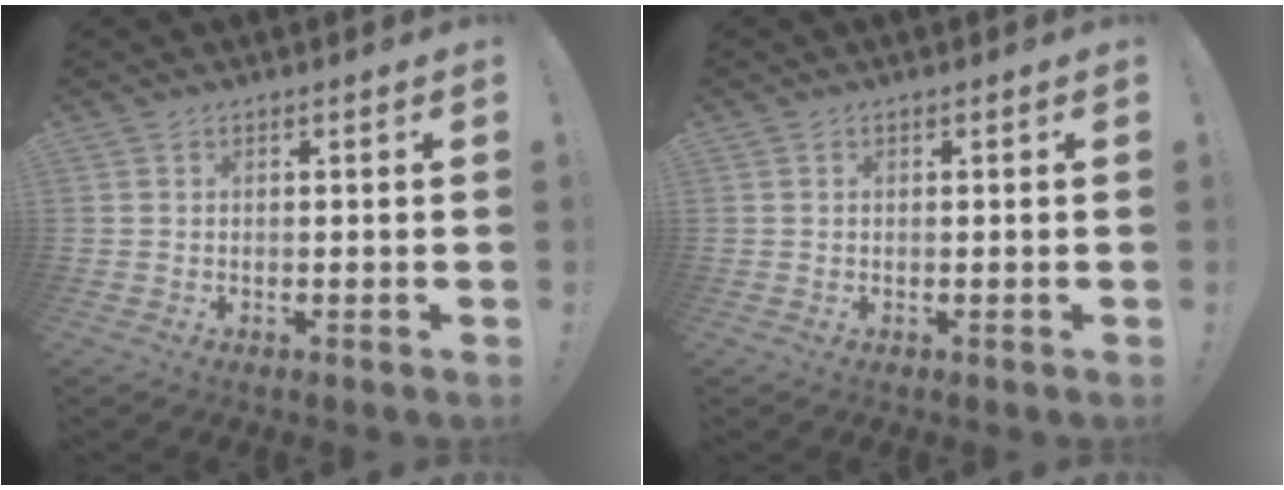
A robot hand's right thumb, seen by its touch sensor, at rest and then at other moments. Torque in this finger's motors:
{"motor_torque": [0.68, 0.76, 0.68, -0.67, 0.00]}